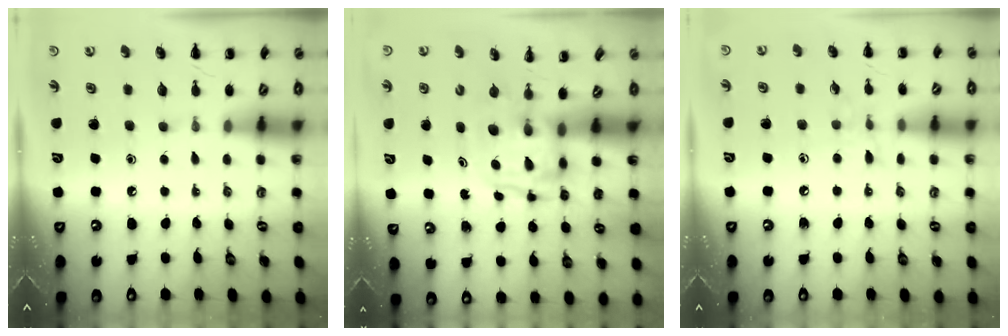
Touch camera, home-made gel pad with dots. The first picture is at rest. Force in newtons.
{"total": 4.0, "press": 4.0, "slide": 0.4}
{"total": 6.1, "press": 5.7, "slide": 2.1}